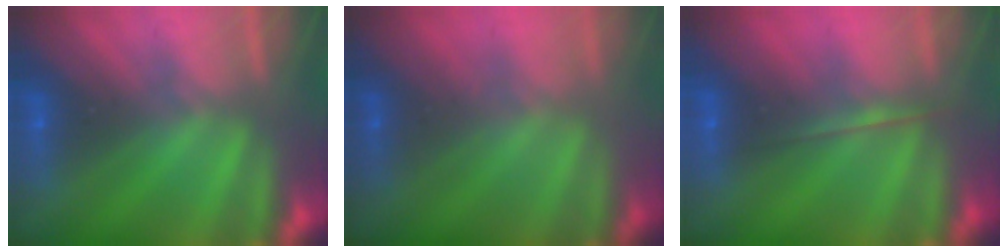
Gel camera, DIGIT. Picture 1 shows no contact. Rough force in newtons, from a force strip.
{"total": 1.8}
{"total": 1.7}